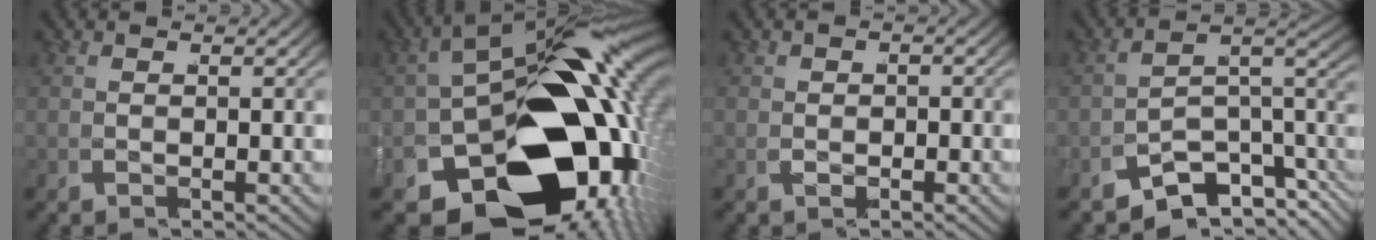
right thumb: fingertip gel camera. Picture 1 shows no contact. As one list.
[{"total": 23.9, "force": [-5.4, 14.1, 18.5], "torque": [-0.301, -0.065, -0.063]}, {"total": 0.9, "force": [-0.6, 0.5, -0.3], "torque": [-0.008, -0.004, -0.003]}, {"total": 7.8, "force": [-5.5, 3.2, 4.4], "torque": [-0.073, -0.003, -0.091]}]